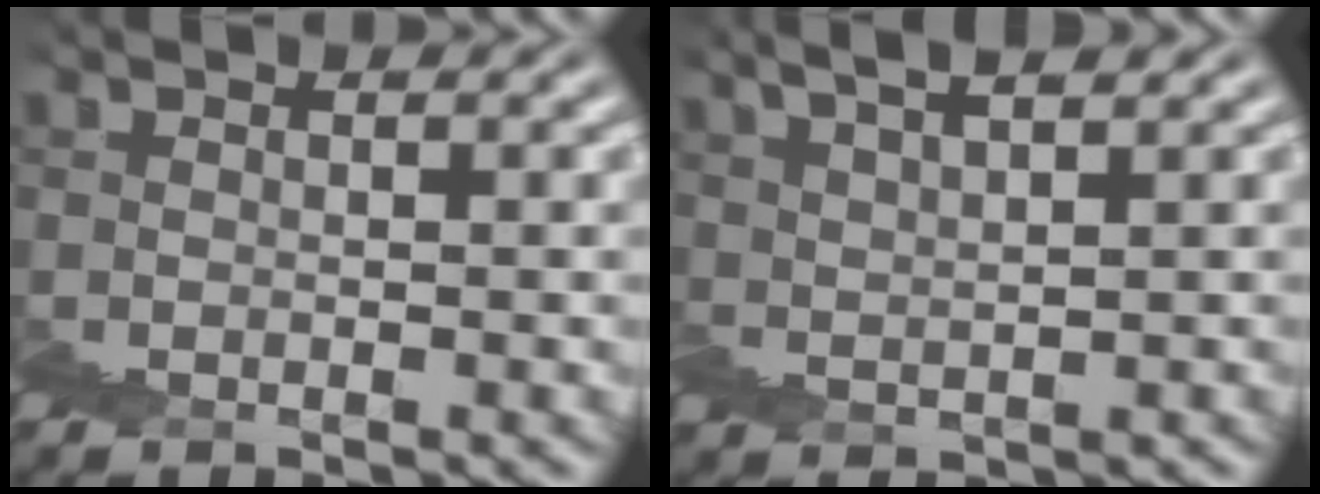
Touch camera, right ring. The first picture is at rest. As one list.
[{"total": 3.2, "force": [2.3, -1.3, 1.8], "torque": [-0.010, 0.027, 0.036]}]